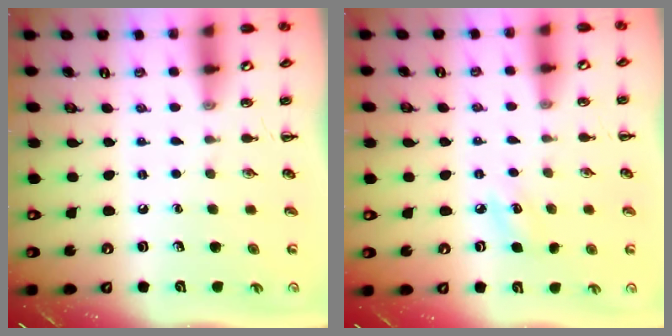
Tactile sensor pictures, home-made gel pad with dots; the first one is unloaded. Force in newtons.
{"total": 6.6, "press": 6.3, "slide": 1.7}